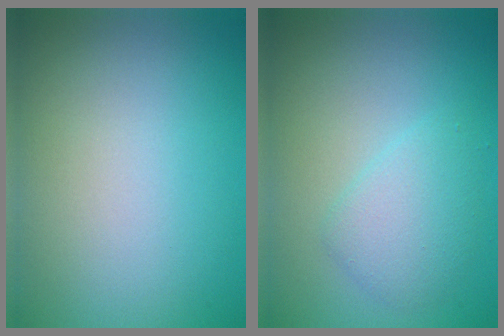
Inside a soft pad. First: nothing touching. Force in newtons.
{"total": 2.7, "press": 2.7, "slide": 0.2}